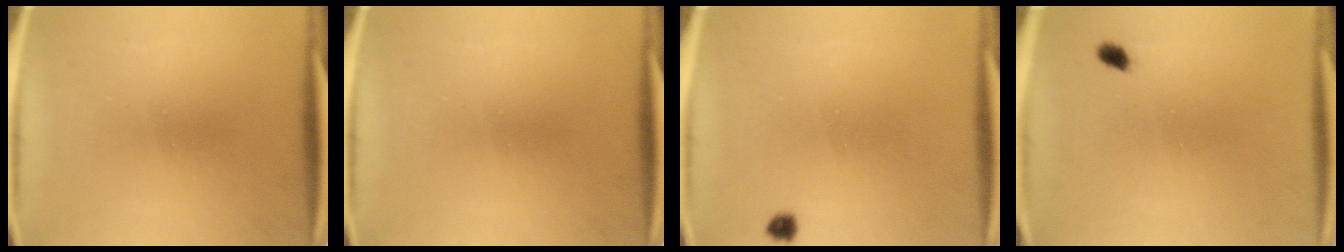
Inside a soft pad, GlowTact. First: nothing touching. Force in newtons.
{"total": 0.0}
{"total": 1.4}
{"total": 1.4}